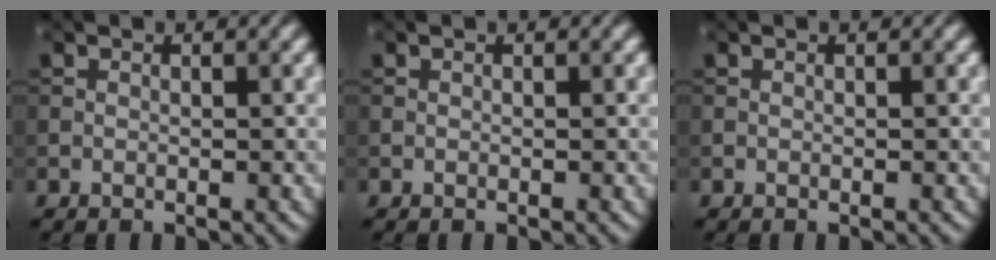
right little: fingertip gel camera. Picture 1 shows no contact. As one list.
[{"total": 0.0}, {"total": 0.0}]